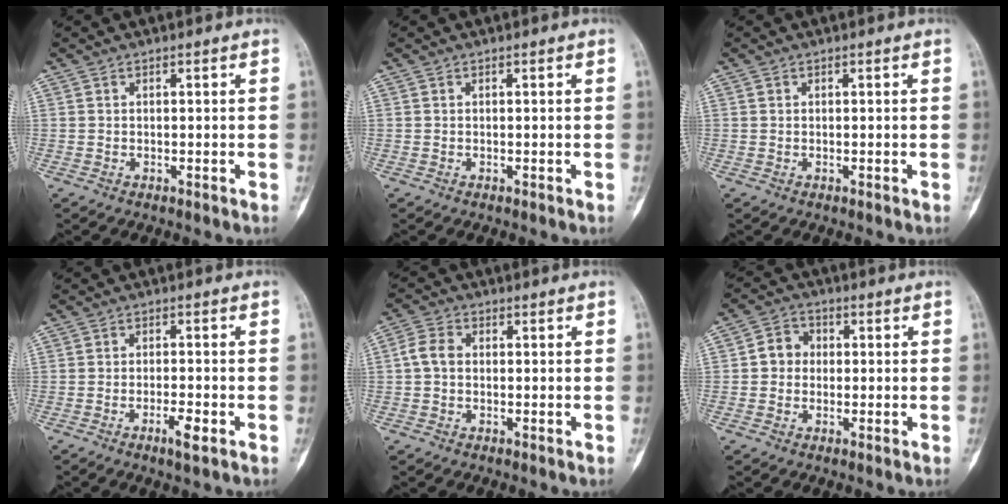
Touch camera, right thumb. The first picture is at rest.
{"total": 0.0}
{"total": 0.0}
{"total": 3.3, "force": [-1.6, 0.6, 2.8], "torque": [-0.051, 0.005, -0.030]}
{"total": 3.9, "force": [0.0, 2.9, 2.6], "torque": [-0.051, 0.012, -0.007]}
{"total": 4.7, "force": [0.0, 4.2, 2.1], "torque": [-0.013, 0.014, -0.010]}